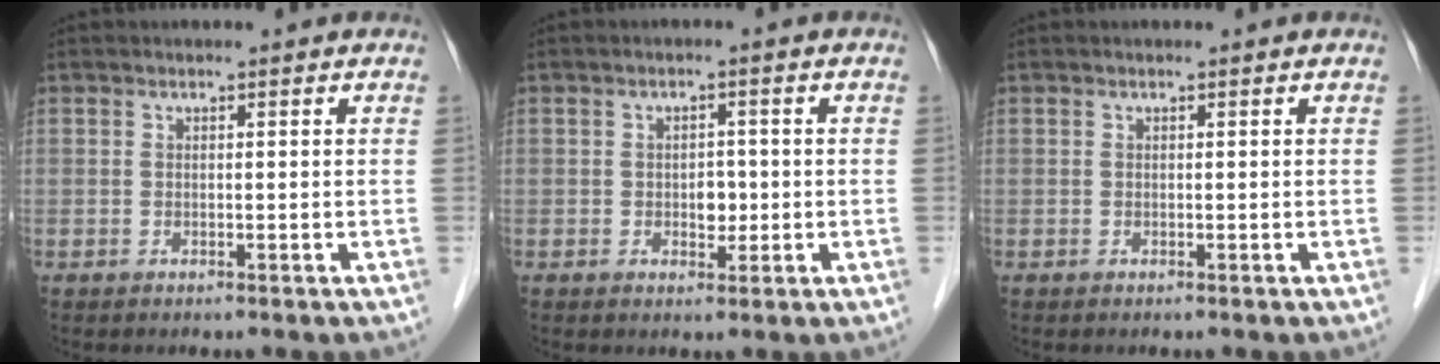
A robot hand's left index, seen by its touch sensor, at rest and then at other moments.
{"total": 2.6, "force": [-0.4, 1.7, 1.9], "torque": [-0.025, 0.003, -0.002]}
{"total": 0.0}